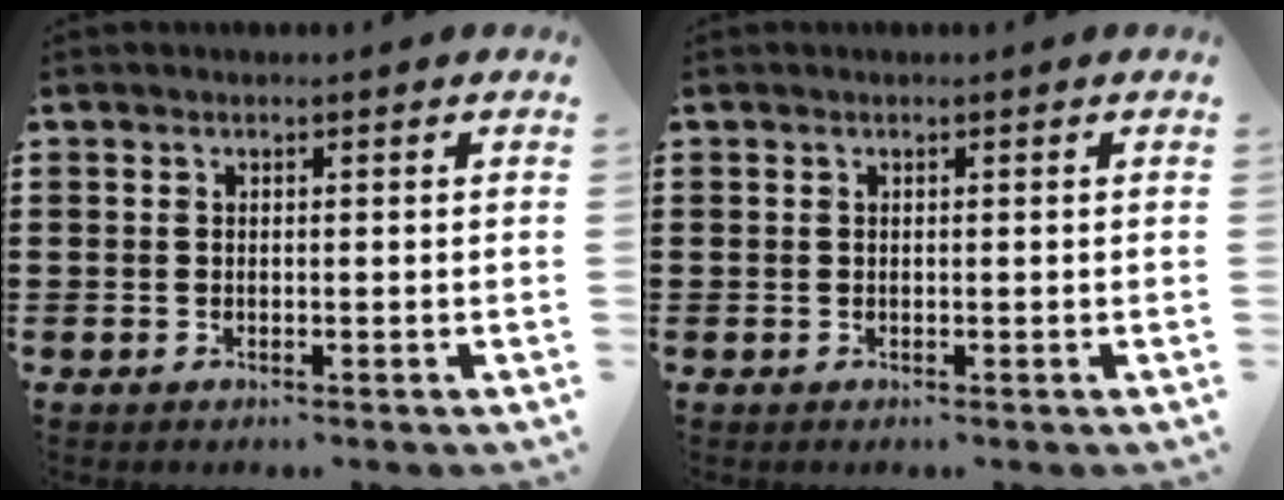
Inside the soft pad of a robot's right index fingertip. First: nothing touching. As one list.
[{"total": 0.0}]